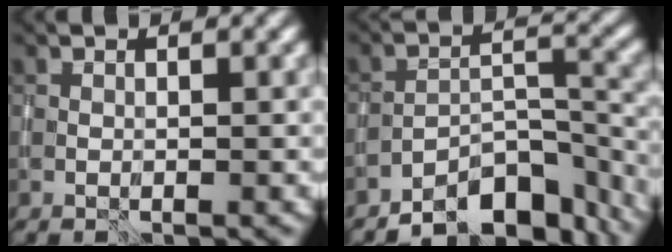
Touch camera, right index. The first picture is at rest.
{"total": 7.1, "force": [-6.1, 2.4, 2.8], "torque": [-0.029, 0.003, -0.106]}